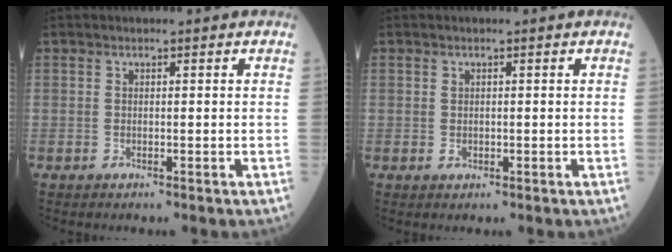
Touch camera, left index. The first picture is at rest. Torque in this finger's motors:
{"motor_torque": [-0.08, -0.09, -0.19, -0.10]}